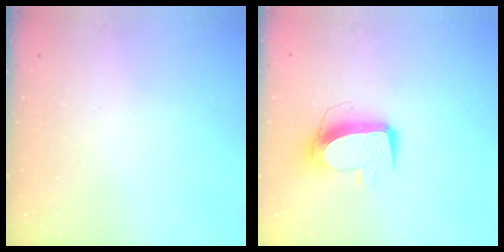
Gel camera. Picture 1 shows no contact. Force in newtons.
{"total": 10.9, "press": 10.9, "slide": 0.7}